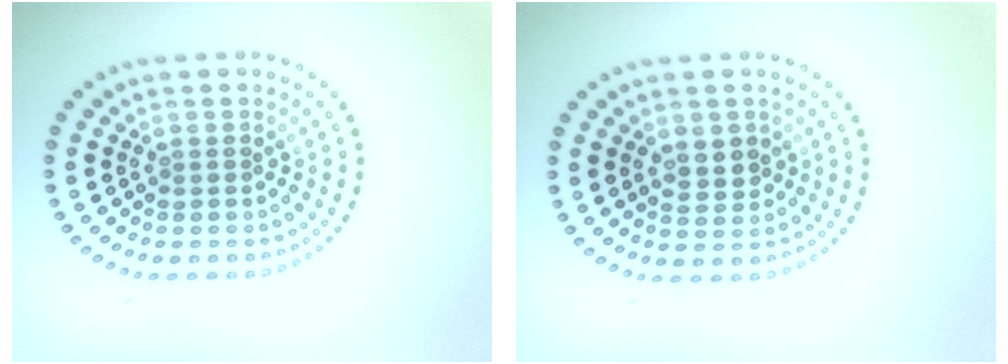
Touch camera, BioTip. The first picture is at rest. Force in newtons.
{"total": 2.3, "press": 2.2, "slide": 0.6}